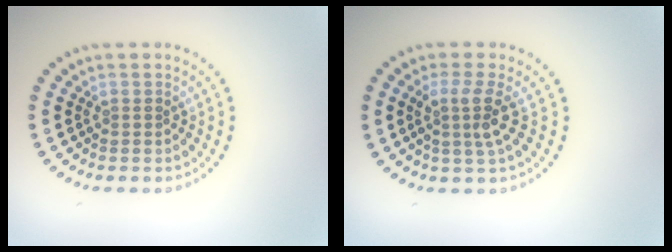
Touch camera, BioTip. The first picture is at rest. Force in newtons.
{"total": 2.7, "press": 2.0, "slide": 1.9}